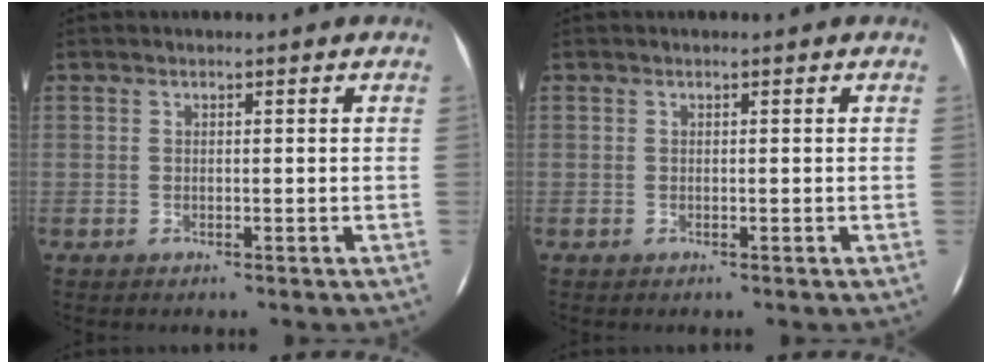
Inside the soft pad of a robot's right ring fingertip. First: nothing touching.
{"total": 0.0}